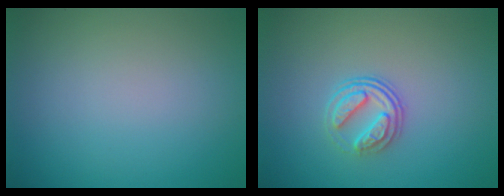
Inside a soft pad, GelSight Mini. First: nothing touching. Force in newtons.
{"total": 2.5, "press": 1.9, "slide": 1.6}